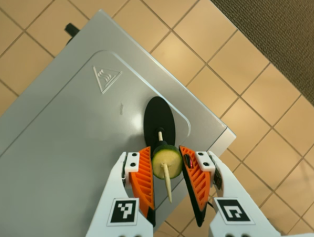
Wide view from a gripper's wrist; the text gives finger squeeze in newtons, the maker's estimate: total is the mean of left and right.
{"total": 9.2, "left": 8.9, "right": 9.5}